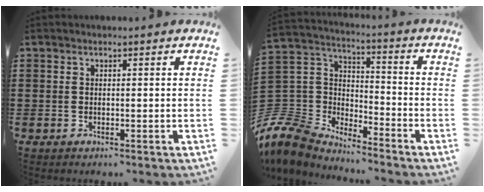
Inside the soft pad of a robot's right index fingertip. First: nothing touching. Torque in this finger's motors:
{"motor_torque": [-0.89, 1.25, -1.05, -0.21]}